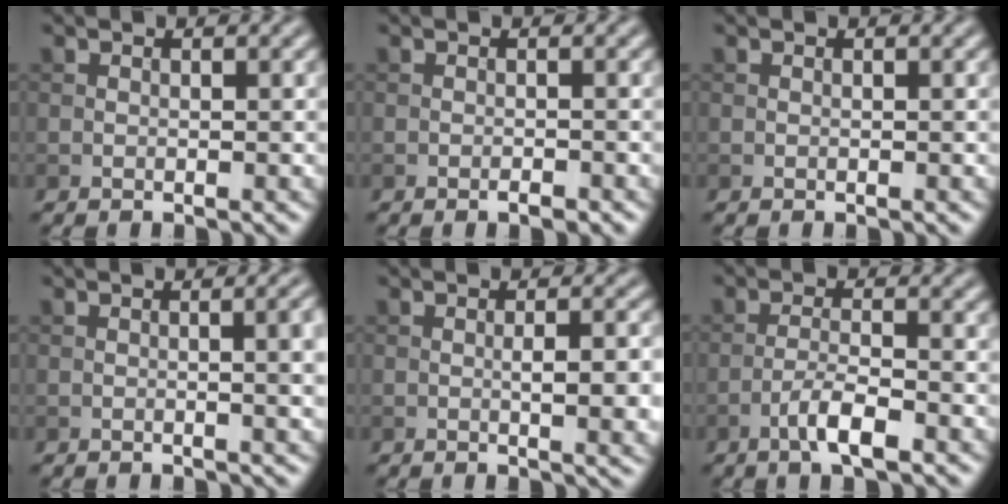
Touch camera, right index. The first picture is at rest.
{"total": 0.9, "force": [-0.5, 0.2, 0.7], "torque": [-0.011, -0.002, -0.008]}
{"total": 0.0}
{"total": 4.4, "force": [0.0, 1.7, 4.1], "torque": [-0.035, 0.009, -0.002]}
{"total": 4.2, "force": [-0.3, 1.2, 4.0], "torque": [-0.063, -0.003, 0.001]}
{"total": 3.4, "force": [-1.9, 0.7, 2.7], "torque": [-0.054, 0.007, -0.041]}